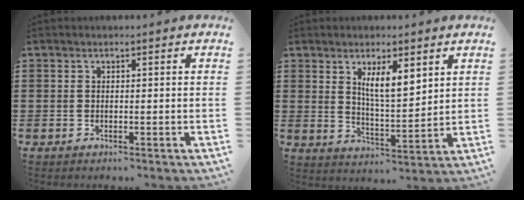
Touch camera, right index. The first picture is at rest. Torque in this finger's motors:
{"motor_torque": [0.30, 0.25, 0.28, 0.12]}